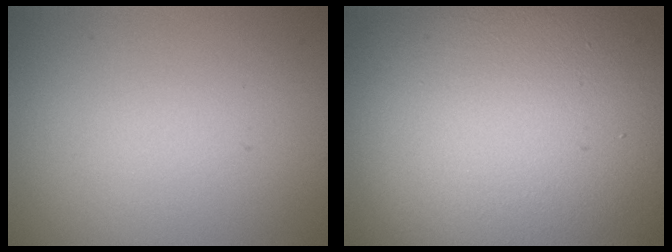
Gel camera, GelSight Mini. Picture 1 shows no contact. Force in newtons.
{"total": 18.4, "press": 18.3, "slide": 1.2}